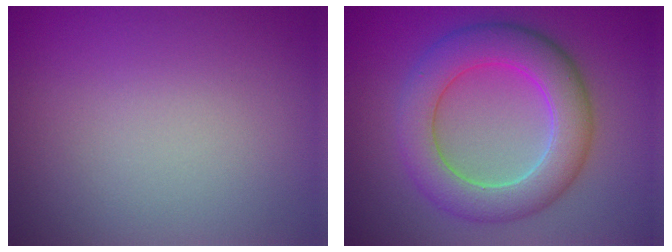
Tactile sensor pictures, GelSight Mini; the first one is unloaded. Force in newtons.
{"total": 7.0, "press": 7.0, "slide": 0.3}